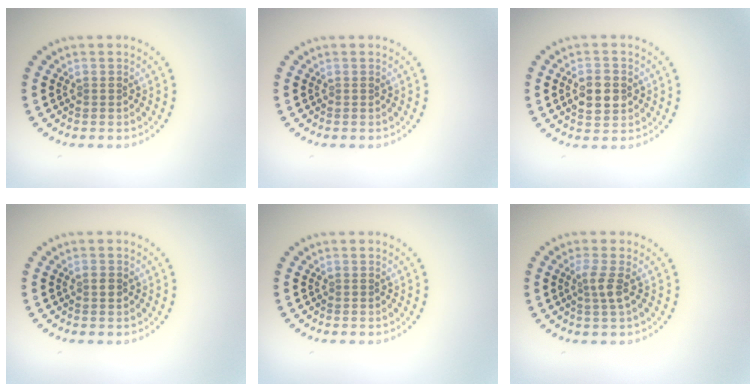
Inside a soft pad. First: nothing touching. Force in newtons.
{"total": 0.0}
{"total": 3.0, "press": 3.0, "slide": 0.1}
{"total": 0.9, "press": 0.9, "slide": 0.1}
{"total": 0.0}
{"total": 1.8, "press": 1.3, "slide": 1.1}